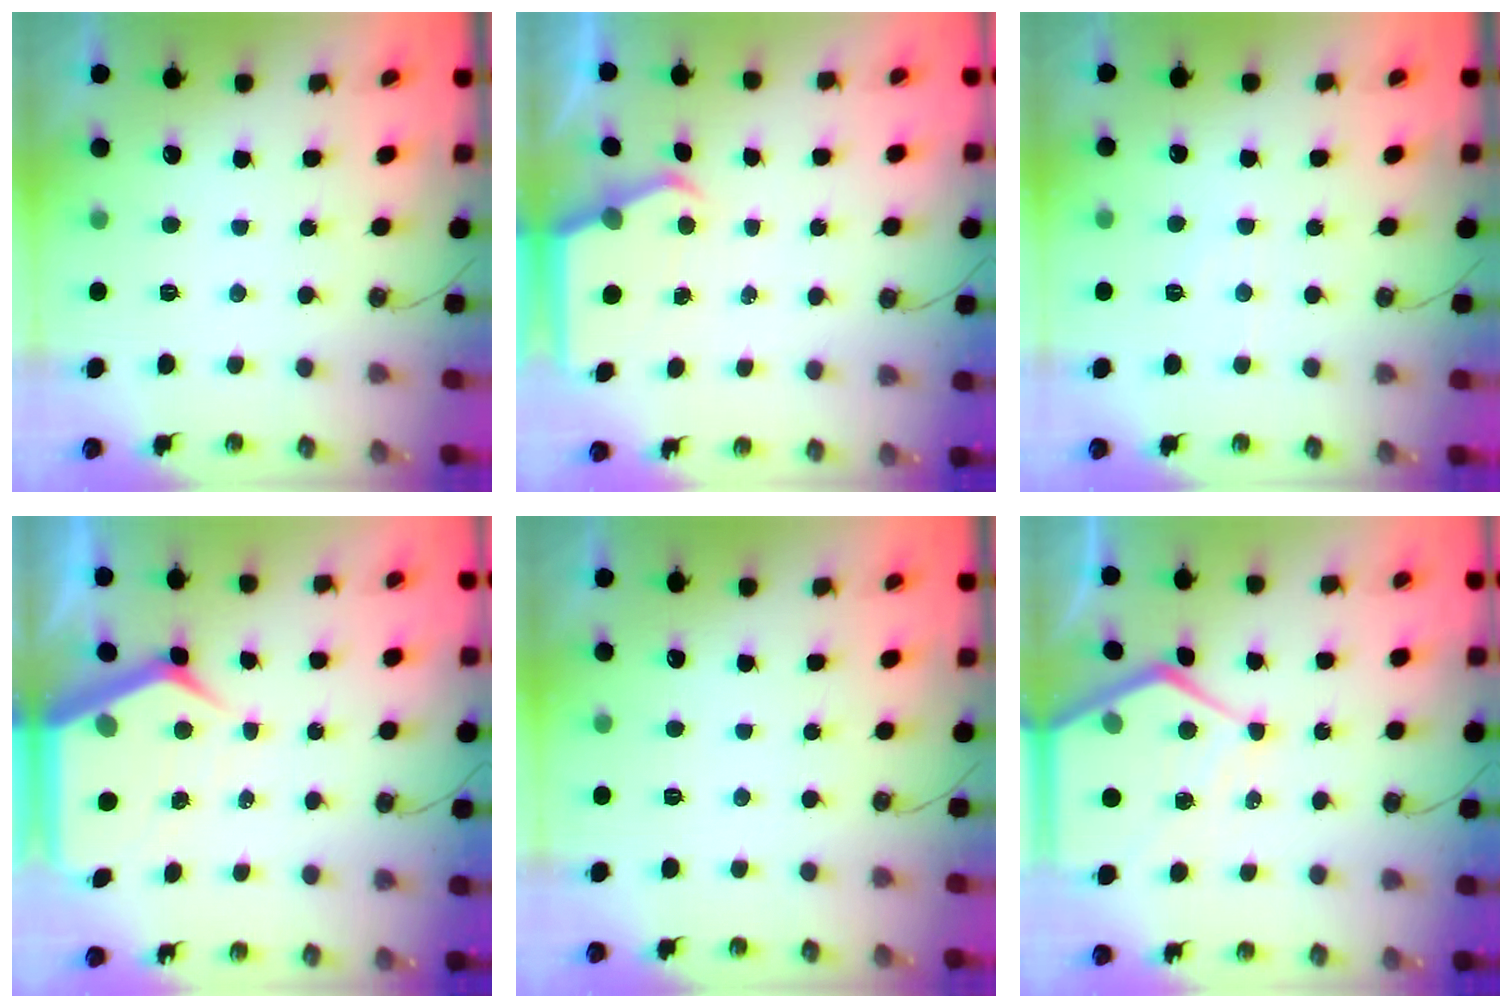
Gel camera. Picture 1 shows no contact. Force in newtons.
{"total": 4.3, "press": 4.3, "slide": 0.5}
{"total": 5.5, "press": 5.4, "slide": 0.7}
{"total": 9.1, "press": 9.0, "slide": 0.8}
{"total": 0.0}
{"total": 11.5, "press": 11.5, "slide": 1.1}